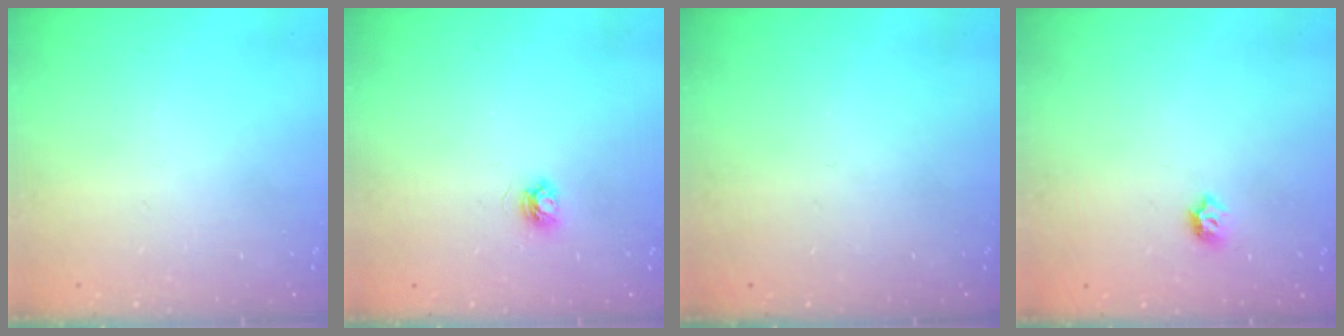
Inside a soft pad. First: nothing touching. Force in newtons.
{"total": 3.4, "press": 3.4, "slide": 0.4}
{"total": 0.0}
{"total": 3.8, "press": 3.8, "slide": 0.8}